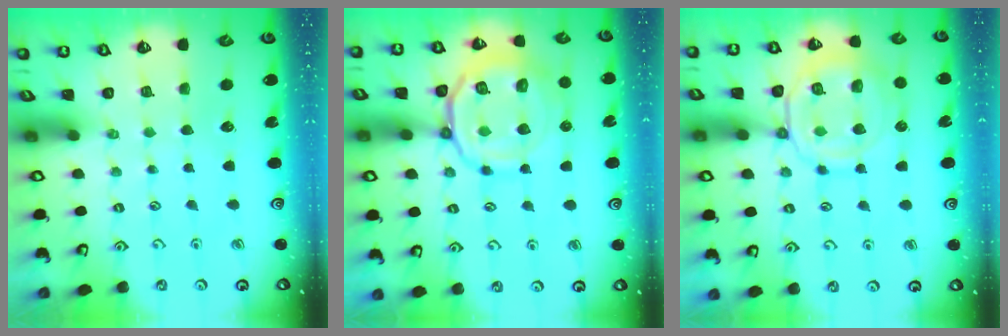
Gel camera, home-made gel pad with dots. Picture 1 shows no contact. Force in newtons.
{"total": 16.7, "press": 16.6, "slide": 1.9}
{"total": 12.8, "press": 12.7, "slide": 1.2}